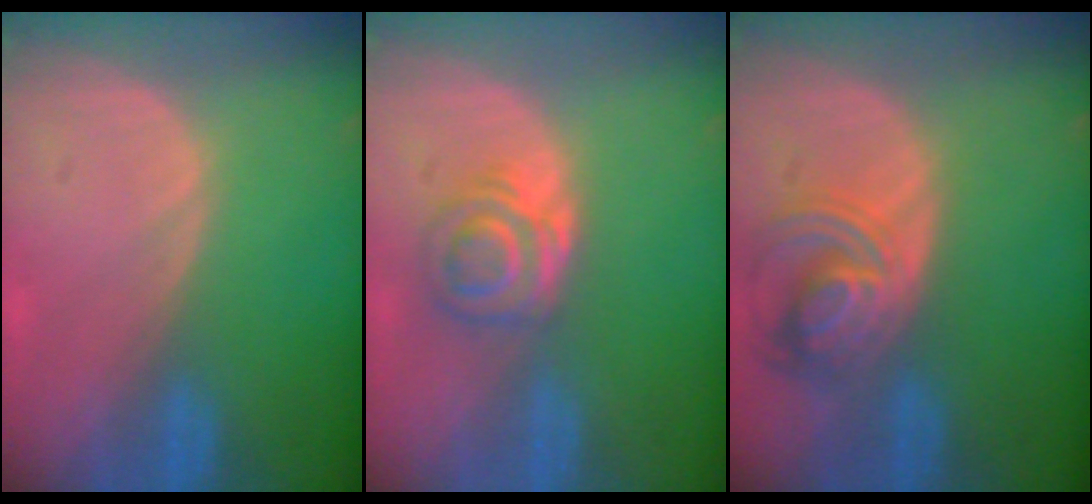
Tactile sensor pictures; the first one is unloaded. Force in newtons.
{"total": 5.2, "press": 4.8, "slide": 1.9}
{"total": 7.6, "press": 6.8, "slide": 3.5}